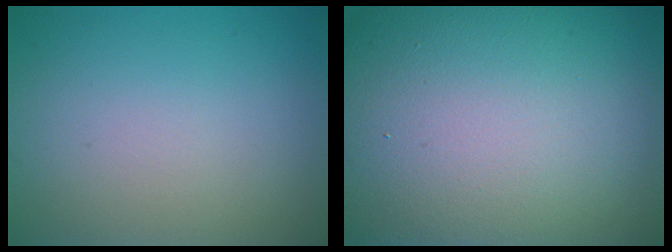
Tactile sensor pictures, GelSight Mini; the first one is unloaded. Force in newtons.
{"total": 25.5, "press": 25.5, "slide": 1.0}